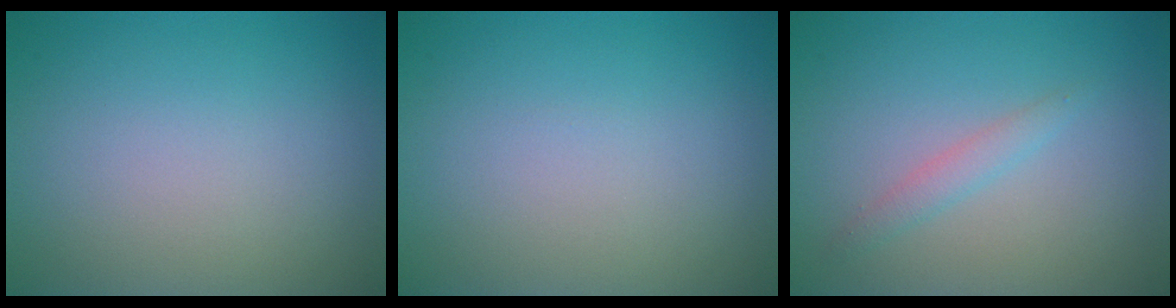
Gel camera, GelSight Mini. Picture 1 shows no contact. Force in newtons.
{"total": 0.0}
{"total": 1.4, "press": 1.4, "slide": 0.1}